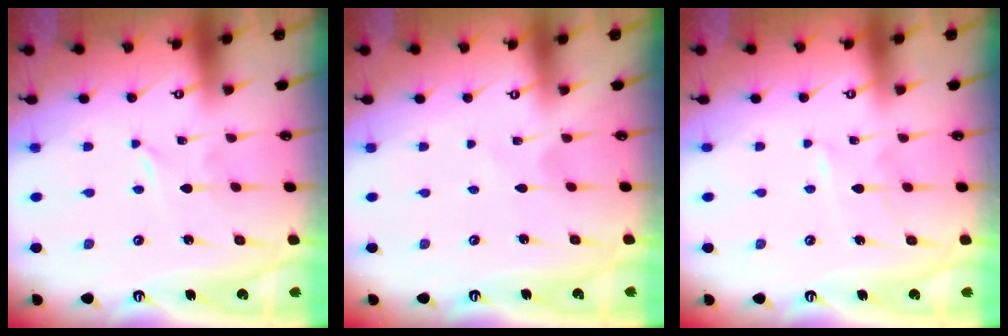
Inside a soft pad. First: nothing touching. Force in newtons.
{"total": 1.3, "press": 1.3, "slide": 0.1}
{"total": 4.2, "press": 4.2, "slide": 0.4}